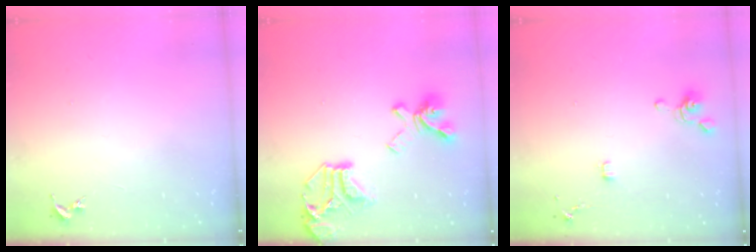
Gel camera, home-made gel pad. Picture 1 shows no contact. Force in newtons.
{"total": 21.7, "press": 21.6, "slide": 2.0}
{"total": 4.0, "press": 3.9, "slide": 0.9}